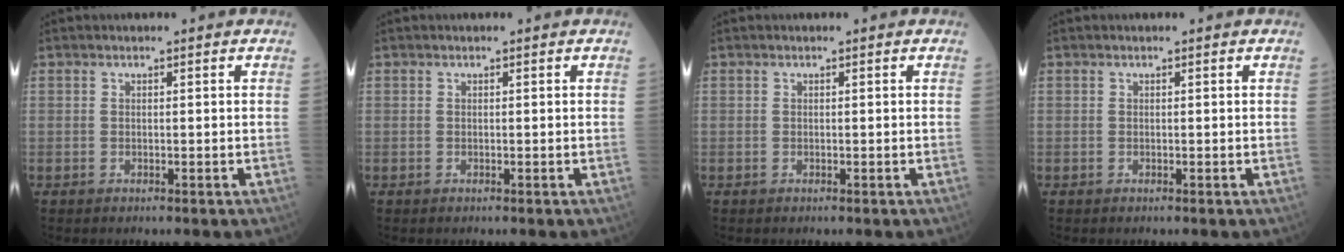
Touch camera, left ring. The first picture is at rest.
{"total": 0.0}
{"total": 0.0}
{"total": 0.0}